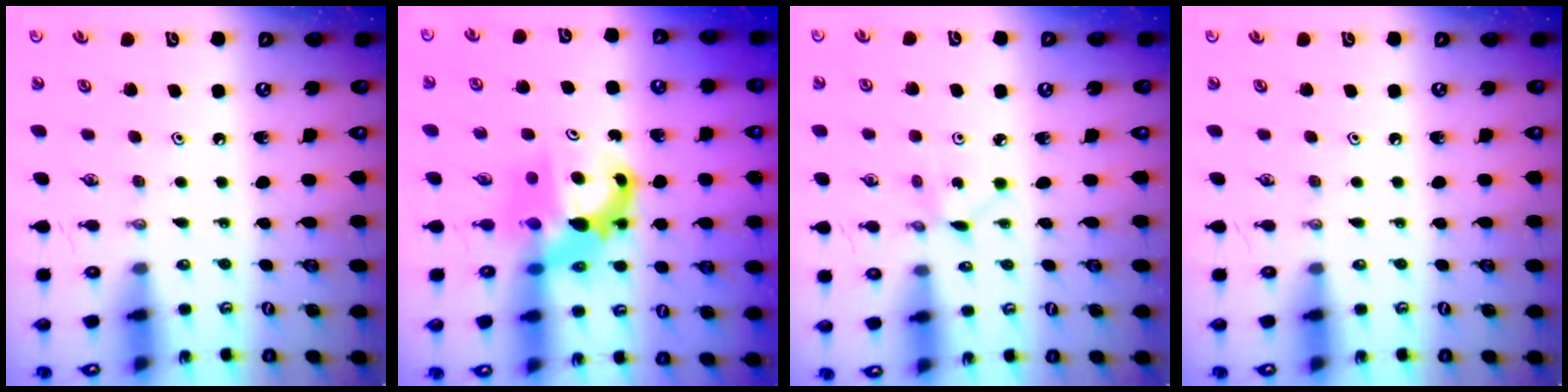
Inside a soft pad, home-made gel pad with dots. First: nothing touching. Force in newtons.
{"total": 8.2, "press": 8.2, "slide": 0.7}
{"total": 1.2, "press": 1.2, "slide": 0.1}
{"total": 0.0}